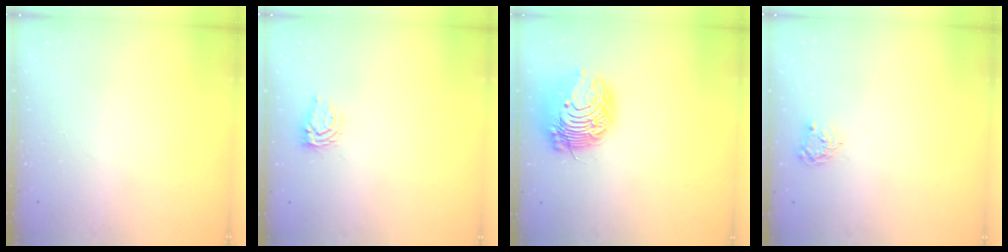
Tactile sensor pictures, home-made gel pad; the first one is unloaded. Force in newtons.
{"total": 5.3, "press": 5.3, "slide": 0.7}
{"total": 14.8, "press": 14.8, "slide": 0.2}
{"total": 4.5, "press": 4.4, "slide": 0.2}